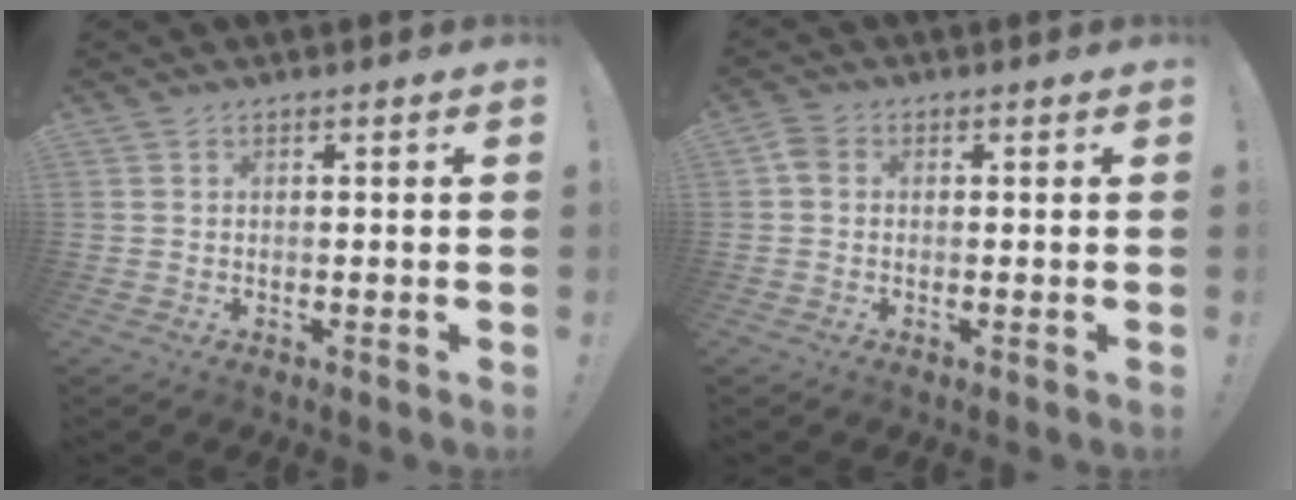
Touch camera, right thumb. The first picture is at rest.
{"total": 2.7, "force": [0.0, 2.2, 1.5], "torque": [-0.033, 0.012, 0.002]}